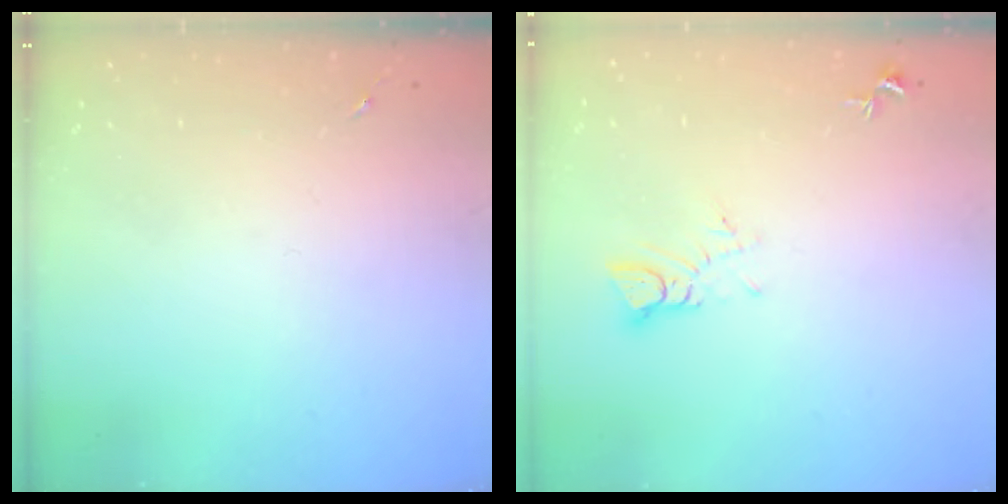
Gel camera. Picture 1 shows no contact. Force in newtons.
{"total": 4.2, "press": 4.2, "slide": 0.5}